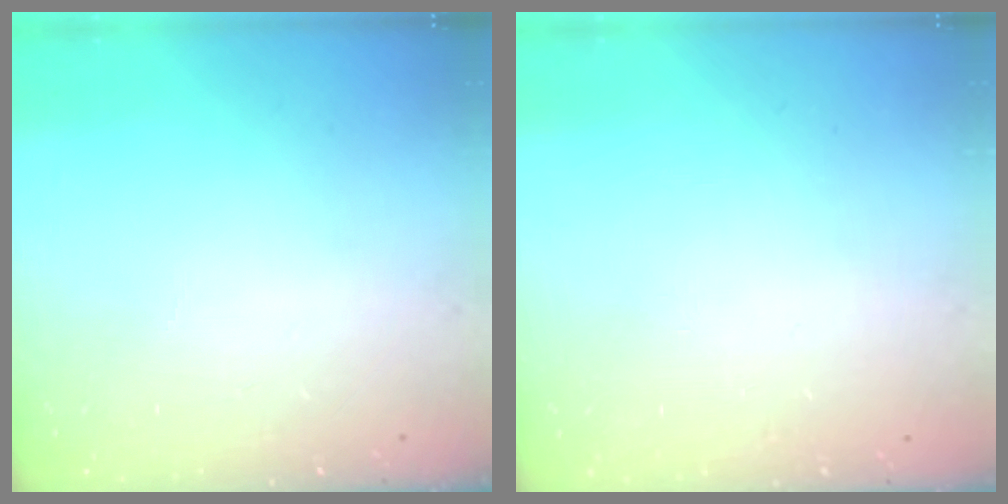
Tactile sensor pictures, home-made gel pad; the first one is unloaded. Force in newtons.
{"total": 0.0}